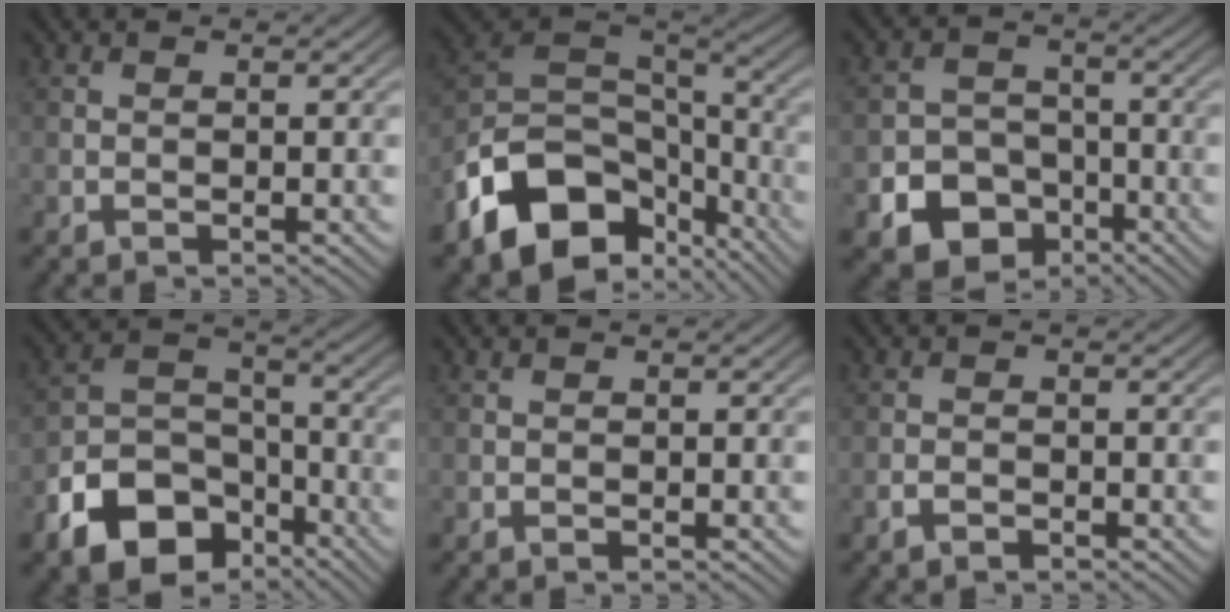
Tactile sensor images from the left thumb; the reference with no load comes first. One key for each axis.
{"total": 15.1, "fx": -7.9, "fy": 9.7, "fz": 8.4, "tx": -0.189, "ty": -0.025, "tz": -0.143}
{"total": 10.1, "fx": -5.5, "fy": 7.9, "fz": 3.4, "tx": -0.060, "ty": -0.035, "tz": -0.111}
{"total": 12.0, "fx": -7.1, "fy": 7.5, "fz": 6.0, "tx": -0.129, "ty": -0.021, "tz": -0.134}
{"total": 0.0}
{"total": 1.4, "fx": -1.1, "fy": 0.7, "fz": 0.7, "tx": -0.013, "ty": 0.000, "tz": -0.022}